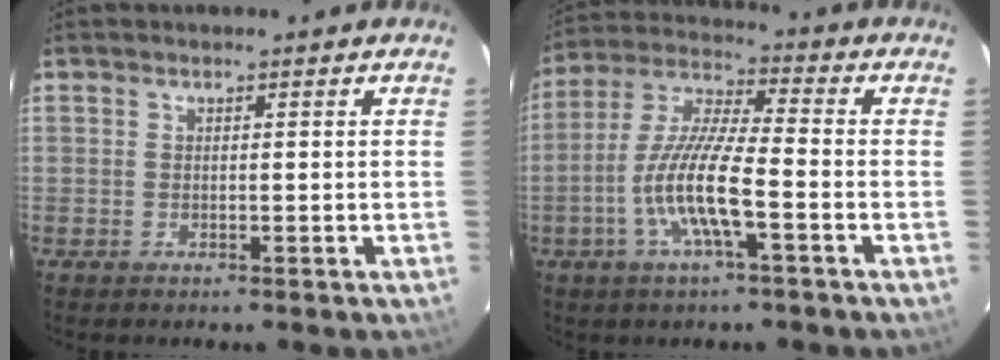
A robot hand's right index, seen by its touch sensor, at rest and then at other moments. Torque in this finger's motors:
{"motor_torque": [1.02, -0.81, 0.62, 0.21]}